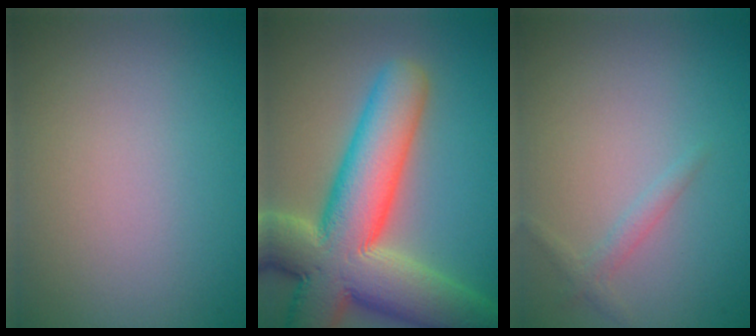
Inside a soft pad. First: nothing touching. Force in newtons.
{"total": 13.7, "press": 13.6, "slide": 1.1}
{"total": 1.1, "press": 1.1, "slide": 0.0}